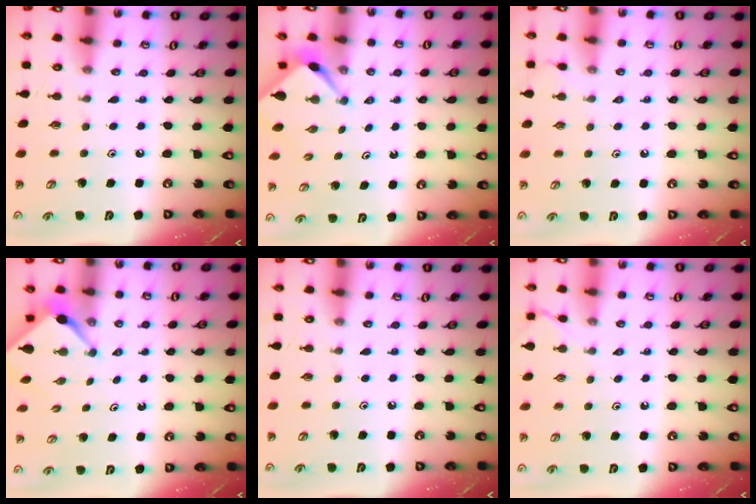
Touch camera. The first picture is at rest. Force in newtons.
{"total": 2.3, "press": 2.3, "slide": 0.1}
{"total": 1.9, "press": 1.9, "slide": 0.4}
{"total": 2.5, "press": 2.4, "slide": 0.3}
{"total": 0.0}
{"total": 2.9, "press": 2.8, "slide": 0.6}